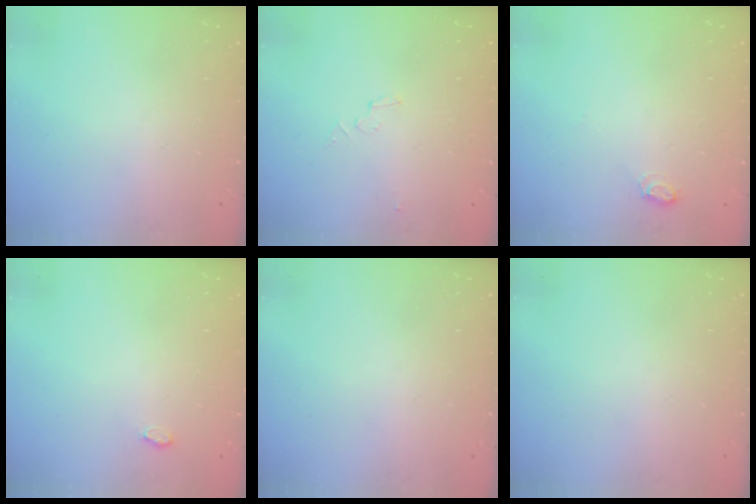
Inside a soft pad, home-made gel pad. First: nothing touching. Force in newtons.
{"total": 2.9, "press": 2.9, "slide": 0.2}
{"total": 4.9, "press": 4.8, "slide": 0.6}
{"total": 3.5, "press": 3.5, "slide": 0.5}
{"total": 0.0}
{"total": 0.0}